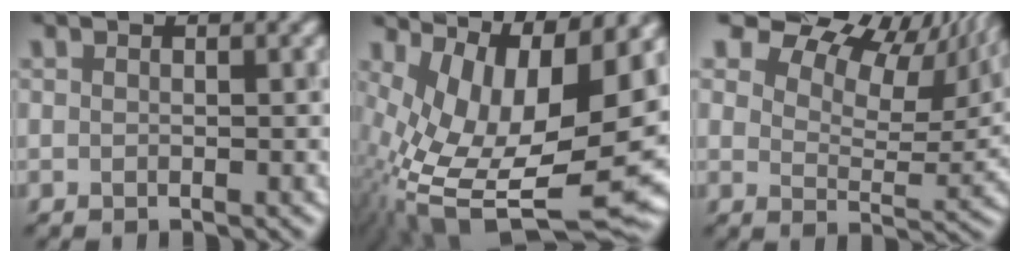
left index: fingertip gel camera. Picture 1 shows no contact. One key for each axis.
{"total": 15.5, "fx": 0.9, "fy": 6.5, "fz": 14.0, "tx": -0.249, "ty": -0.016, "tz": 0.035}
{"total": 13.8, "fx": 9.9, "fy": 6.5, "fz": 7.1, "tx": -0.128, "ty": 0.034, "tz": 0.140}